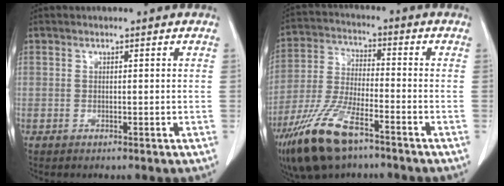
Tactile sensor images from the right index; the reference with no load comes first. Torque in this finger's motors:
{"motor_torque": [1.35, -0.79, 0.76, 0.17]}